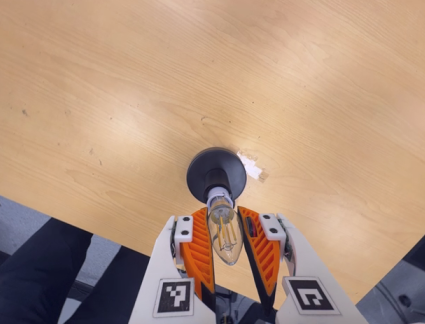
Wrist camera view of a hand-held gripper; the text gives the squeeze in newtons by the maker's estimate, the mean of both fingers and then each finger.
{"total": 10.7, "left": 10.1, "right": 11.4}